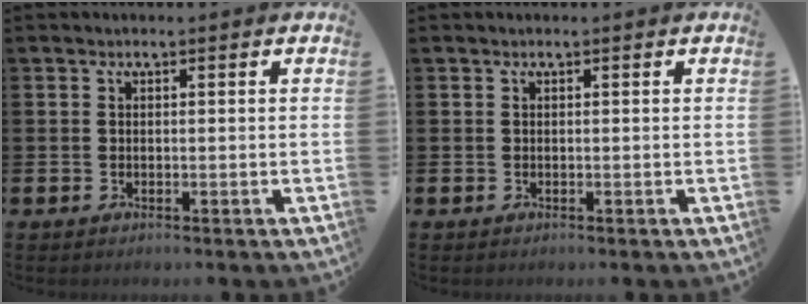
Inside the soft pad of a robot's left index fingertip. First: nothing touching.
{"total": 0.0}